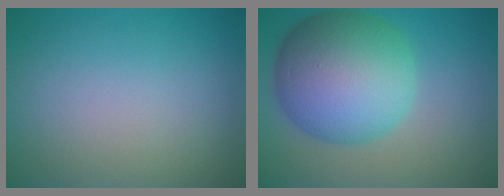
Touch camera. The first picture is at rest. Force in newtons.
{"total": 11.4, "press": 11.4, "slide": 0.3}